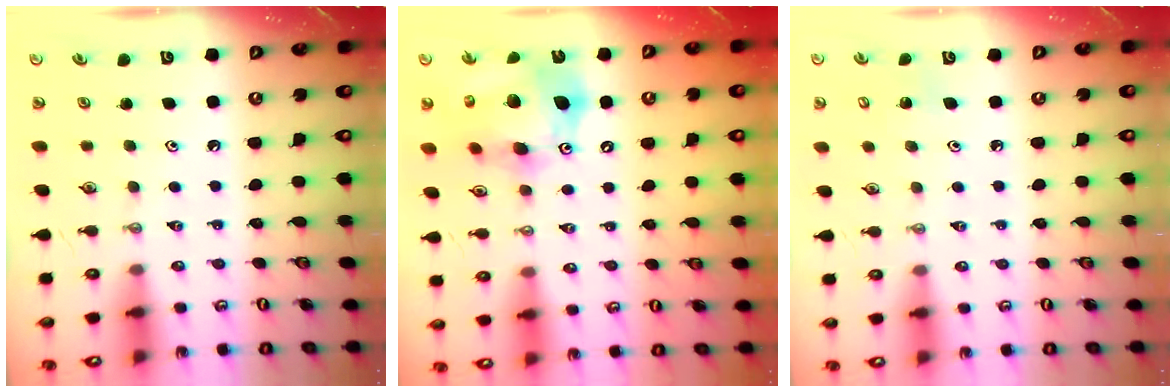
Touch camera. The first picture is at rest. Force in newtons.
{"total": 18.6, "press": 18.4, "slide": 2.8}
{"total": 2.9, "press": 2.9, "slide": 0.3}